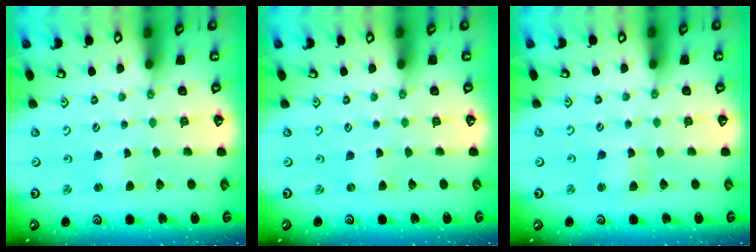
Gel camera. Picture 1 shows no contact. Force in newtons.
{"total": 0.0}
{"total": 2.5, "press": 2.5, "slide": 0.3}